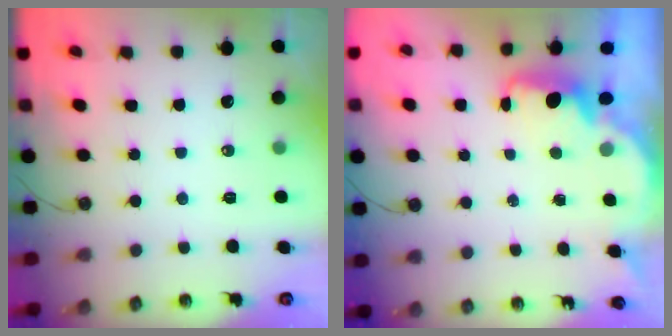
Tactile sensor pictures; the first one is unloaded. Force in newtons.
{"total": 2.3, "press": 2.2, "slide": 0.6}